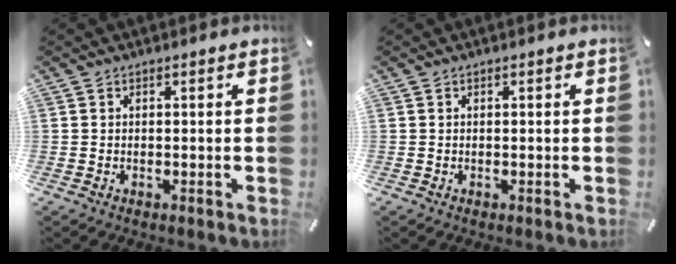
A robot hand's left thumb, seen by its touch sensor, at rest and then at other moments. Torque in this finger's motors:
{"motor_torque": [-0.09, 0.16, 0.07, 0.02, 0.05]}